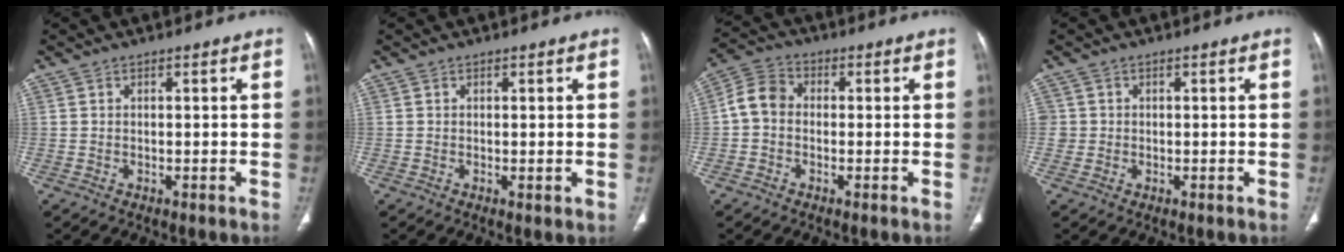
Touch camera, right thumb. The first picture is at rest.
{"total": 0.7, "force": [0.0, 0.2, 0.6], "torque": [-0.015, -0.005, 0.000]}
{"total": 6.1, "force": [-0.5, 4.9, 3.6], "torque": [-0.059, 0.019, -0.024]}
{"total": 2.0, "force": [0.0, 2.0, 0.1], "torque": [0.011, 0.007, 0.001]}